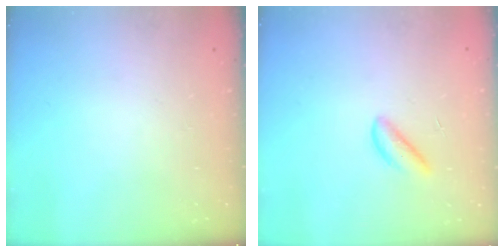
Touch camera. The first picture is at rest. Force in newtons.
{"total": 2.7, "press": 2.7, "slide": 0.3}